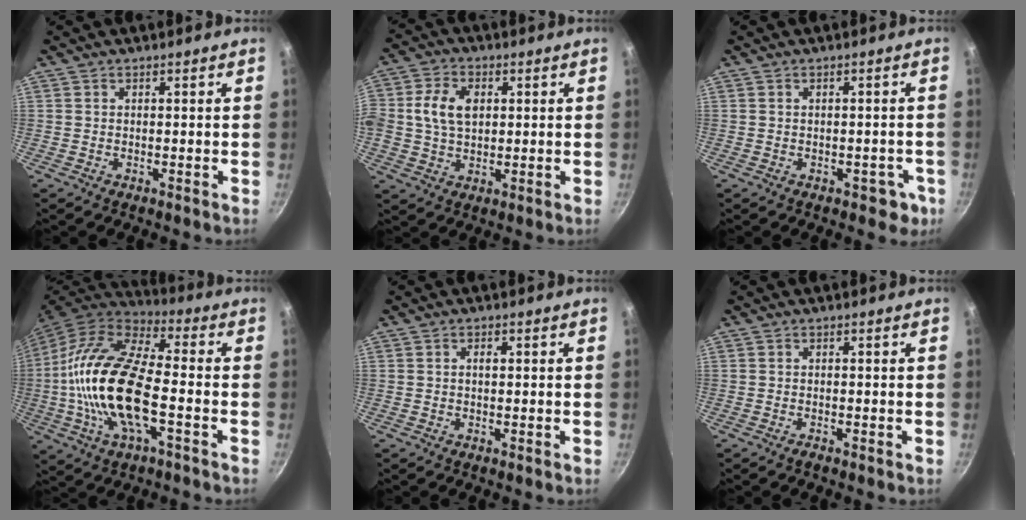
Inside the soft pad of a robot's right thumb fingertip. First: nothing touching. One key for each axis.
{"total": 8.6, "fx": 1.4, "fy": 5.9, "fz": 6.1, "tx": -0.106, "ty": 0.011, "tz": 0.021}
{"total": 3.7, "fx": -1.4, "fy": 2.5, "fz": 2.4, "tx": -0.005, "ty": 0.021, "tz": -0.002}
{"total": 19.7, "fx": -3.2, "fy": 7.8, "fz": 17.8, "tx": -0.346, "ty": 0.033, "tz": -0.076}
{"total": 1.2, "fx": 0.1, "fy": 0.6, "fz": 1.0, "tx": -0.014, "ty": 0.004, "tz": 0.000}
{"total": 0.7, "fx": -0.6, "fy": 0.1, "fz": 0.4, "tx": -0.013, "ty": 0.005, "tz": -0.011}